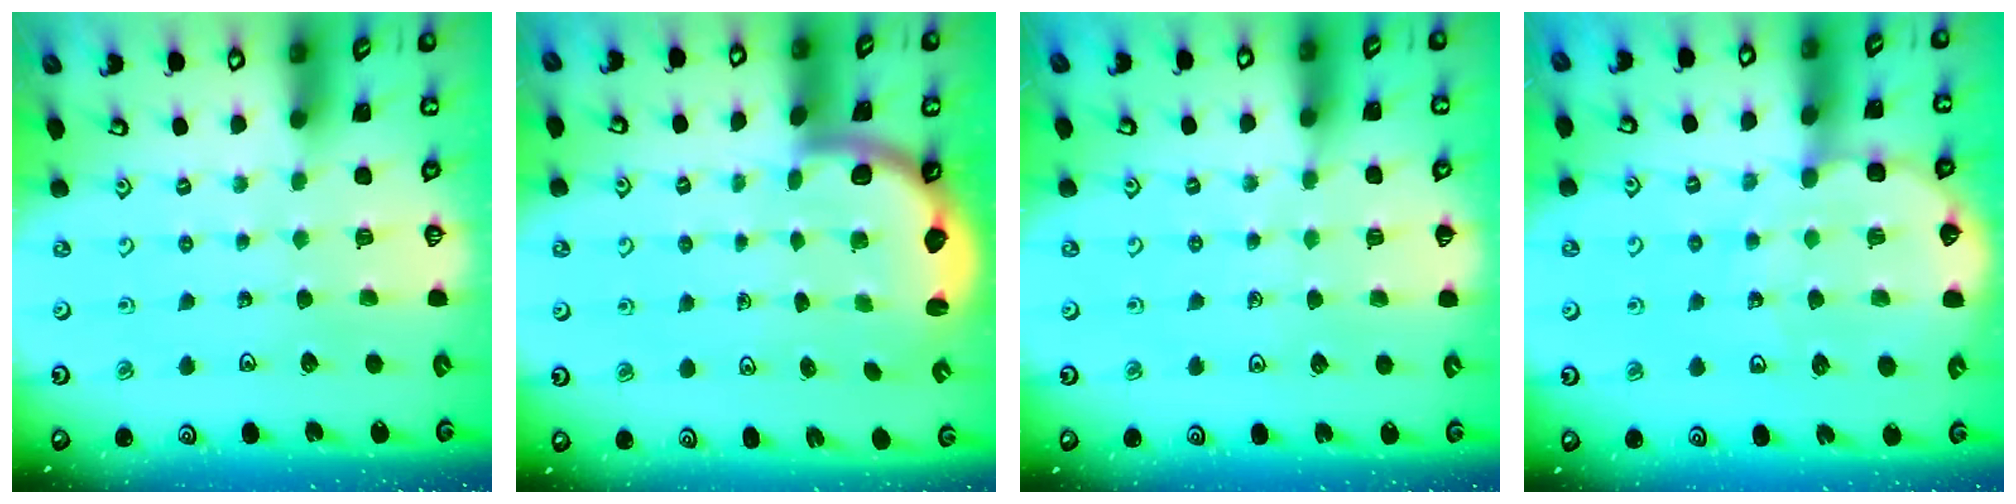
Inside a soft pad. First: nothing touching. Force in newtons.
{"total": 2.5, "press": 2.2, "slide": 1.1}
{"total": 3.8, "press": 3.8, "slide": 0.7}
{"total": 8.1, "press": 7.9, "slide": 2.0}